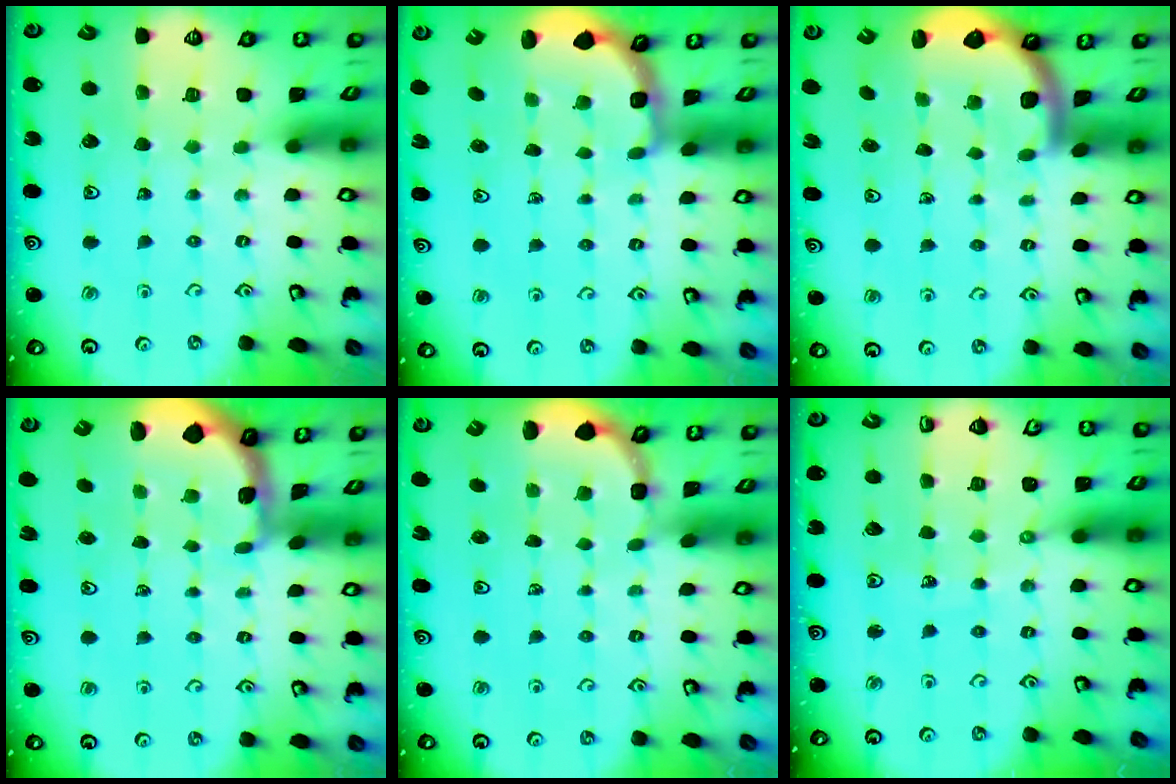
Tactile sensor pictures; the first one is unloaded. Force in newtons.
{"total": 3.0, "press": 2.0, "slide": 2.2}
{"total": 2.3, "press": 2.3, "slide": 0.4}
{"total": 0.8, "press": 0.8, "slide": 0.2}
{"total": 1.8, "press": 1.7, "slide": 0.7}
{"total": 3.9, "press": 3.9, "slide": 0.2}